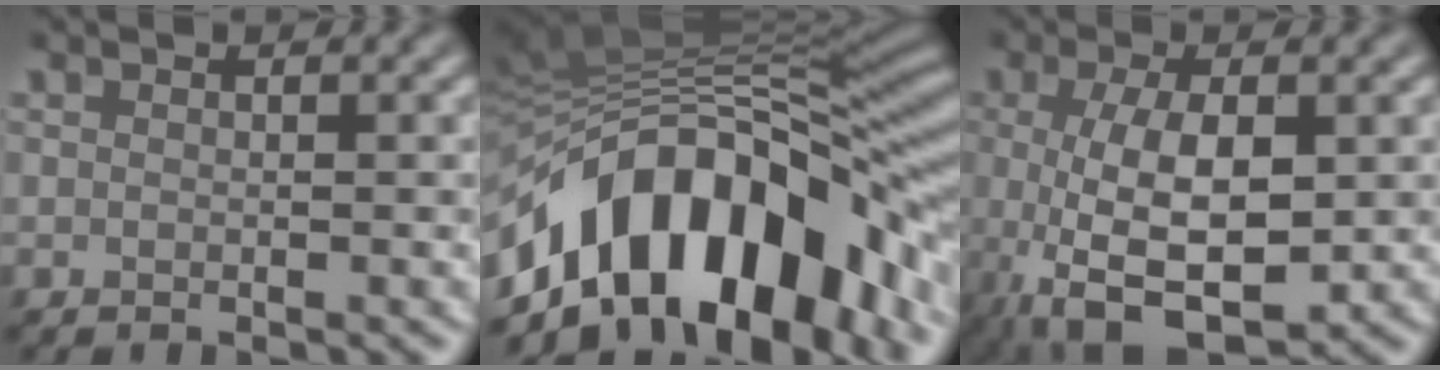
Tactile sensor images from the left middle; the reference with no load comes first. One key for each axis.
{"total": 14.9, "fx": -6.4, "fy": 8.1, "fz": 10.7, "tx": -0.159, "ty": 0.021, "tz": -0.112}
{"total": 7.7, "fx": -0.9, "fy": 3.3, "fz": 6.9, "tx": -0.145, "ty": -0.011, "tz": -0.009}